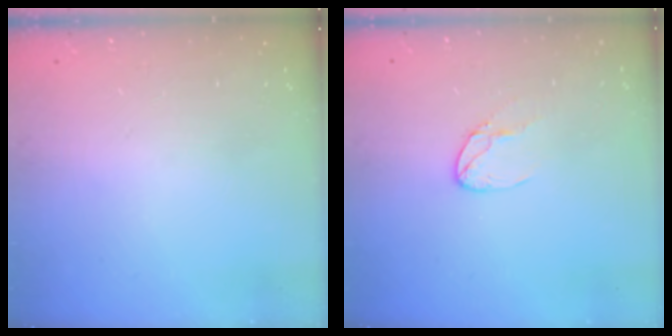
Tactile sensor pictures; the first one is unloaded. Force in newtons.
{"total": 4.0, "press": 4.0, "slide": 0.2}